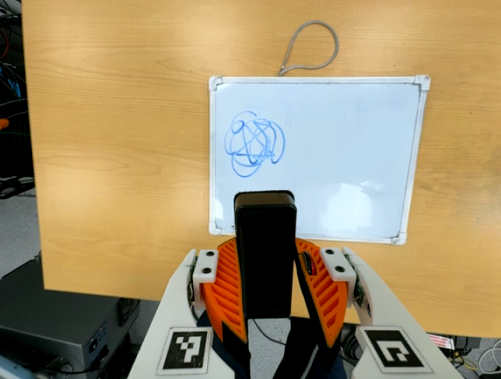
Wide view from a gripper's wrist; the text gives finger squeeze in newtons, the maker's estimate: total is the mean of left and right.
{"total": 5.4, "left": 4.9, "right": 5.8}